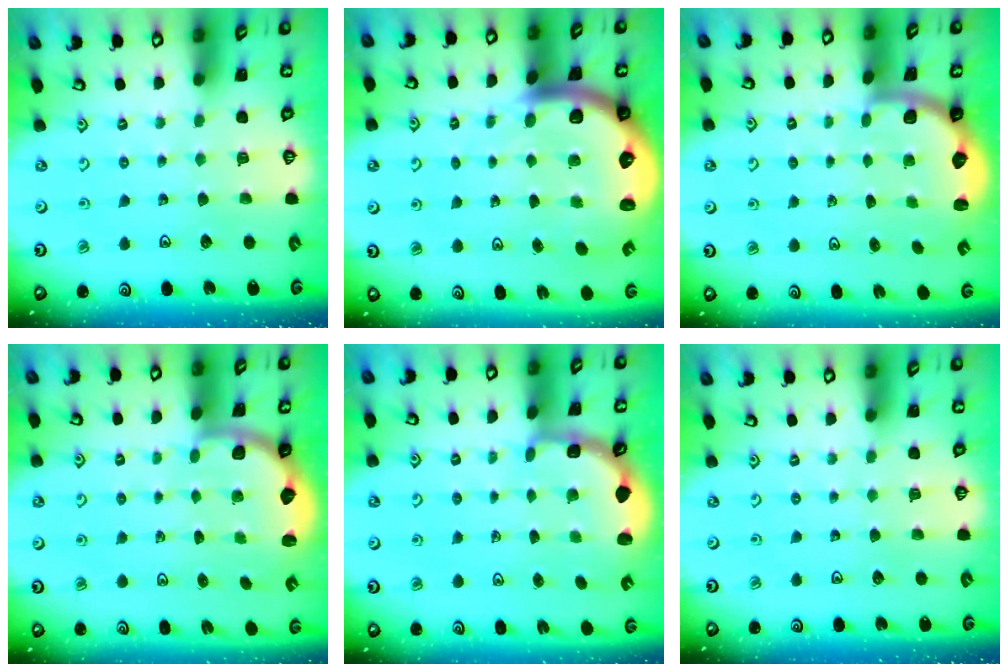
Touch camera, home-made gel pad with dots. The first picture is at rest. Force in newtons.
{"total": 9.6, "press": 9.5, "slide": 1.8}
{"total": 2.1, "press": 1.9, "slide": 1.0}
{"total": 3.5, "press": 3.3, "slide": 1.1}
{"total": 3.0, "press": 2.0, "slide": 2.2}
{"total": 0.0}